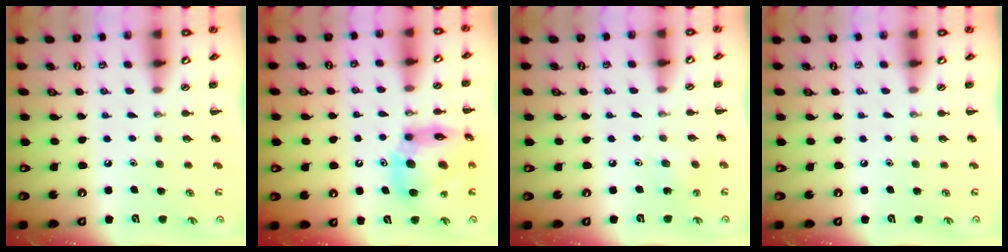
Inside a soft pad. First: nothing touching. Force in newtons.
{"total": 15.5, "press": 14.7, "slide": 5.0}
{"total": 1.5, "press": 1.4, "slide": 0.6}
{"total": 0.0}